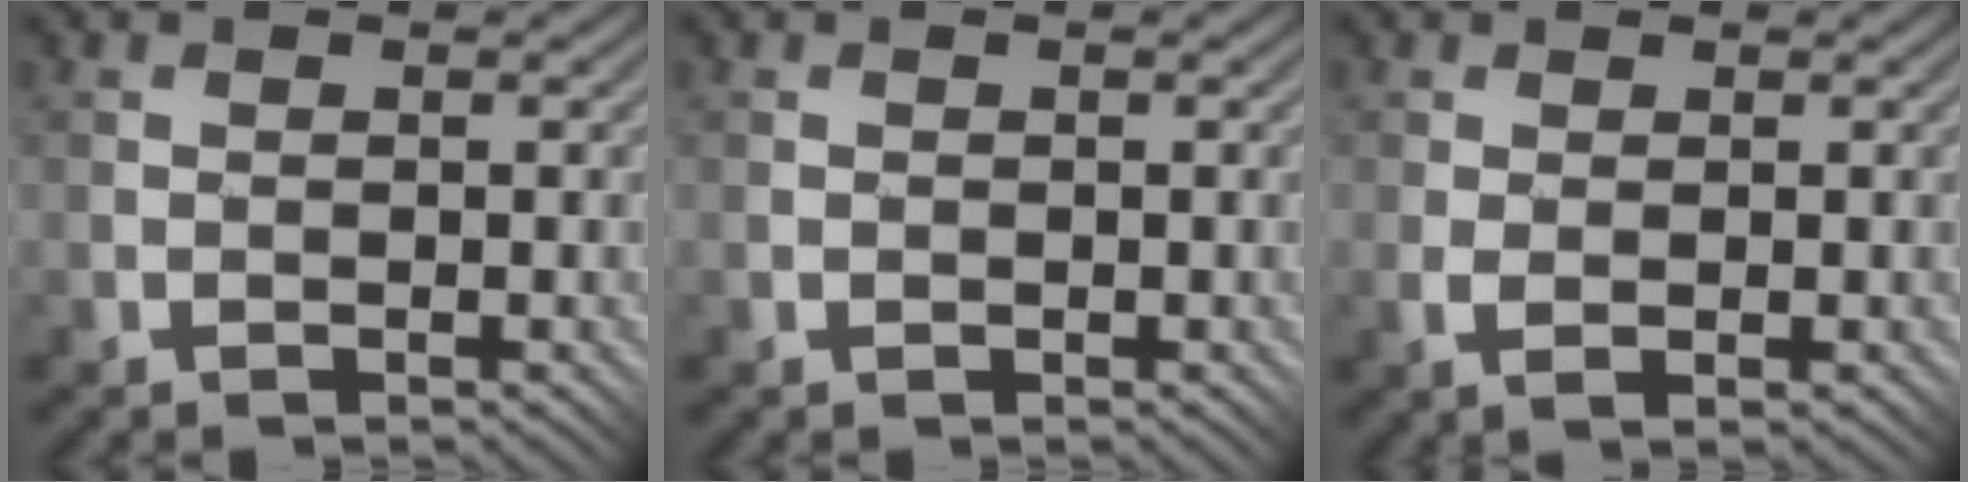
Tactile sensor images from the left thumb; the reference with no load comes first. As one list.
[{"total": 0.0}, {"total": 2.0, "force": [-0.2, 0.8, 1.9], "torque": [-0.041, -0.003, 0.000]}]